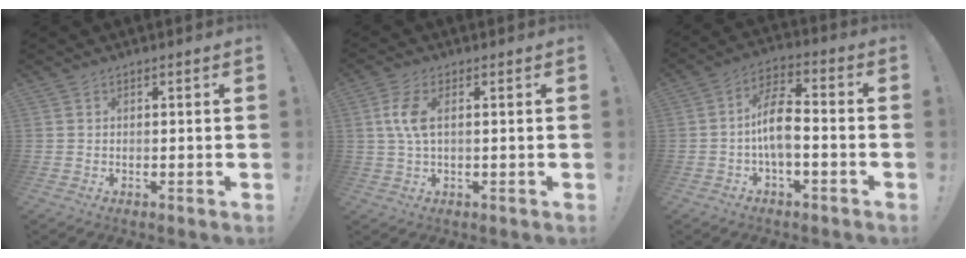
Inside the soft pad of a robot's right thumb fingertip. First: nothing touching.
{"total": 6.6, "force": [1.1, 2.9, 5.8], "torque": [-0.113, -0.001, 0.017]}
{"total": 10.5, "force": [-1.9, 5.1, 9.0], "torque": [-0.166, 0.013, -0.035]}